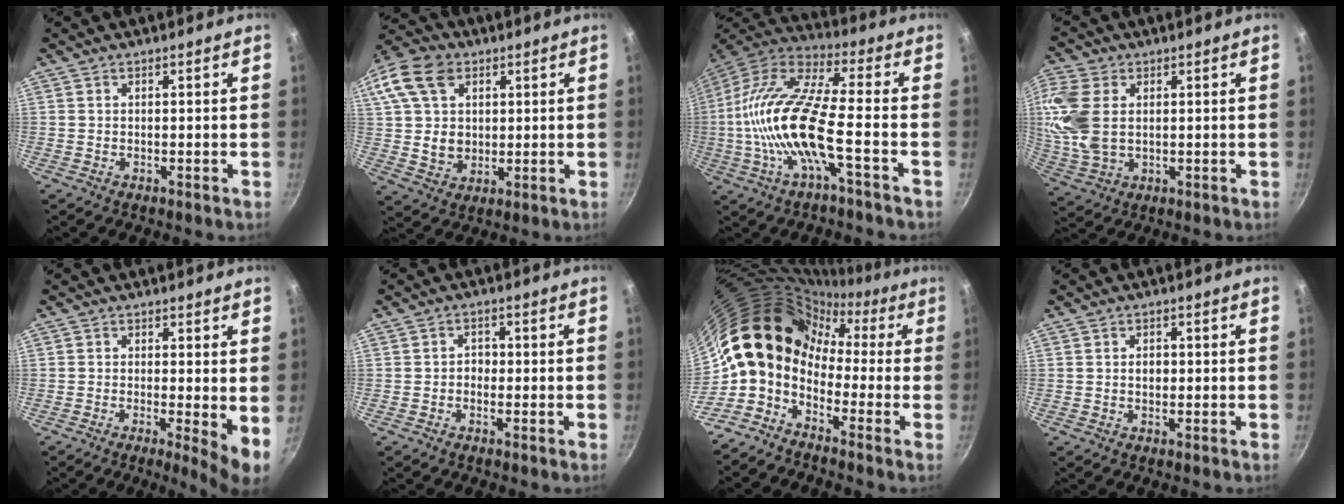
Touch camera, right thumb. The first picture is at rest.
{"total": 18.4, "force": [6.3, 13.9, 10.3], "torque": [-0.208, 0.014, 0.114]}
{"total": 18.4, "force": [-3.8, 5.1, 17.2], "torque": [-0.341, 0.040, -0.089]}
{"total": 11.1, "force": [2.0, 7.3, 8.1], "torque": [-0.177, -0.005, 0.045]}
{"total": 6.0, "force": [-0.4, 1.1, 5.9], "torque": [-0.083, -0.017, -0.006]}
{"total": 2.2, "force": [-0.5, 1.9, 1.1], "torque": [-0.006, 0.009, -0.011]}
{"total": 14.9, "force": [-1.3, 11.4, 9.4], "torque": [-0.140, 0.057, -0.052]}
{"total": 2.0, "force": [0.0, 1.6, 1.2], "torque": [-0.012, 0.004, -0.001]}